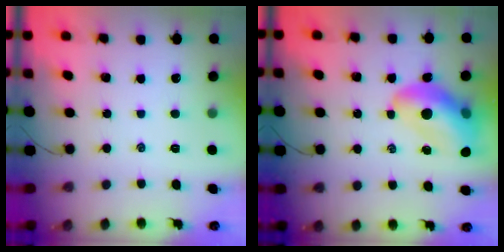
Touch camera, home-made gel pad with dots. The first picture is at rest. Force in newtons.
{"total": 13.9, "press": 13.4, "slide": 3.7}